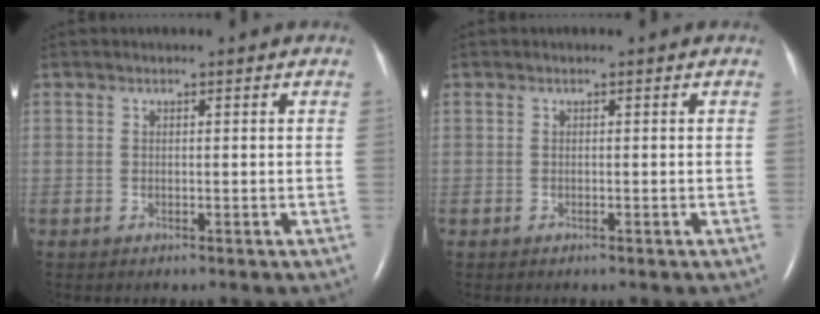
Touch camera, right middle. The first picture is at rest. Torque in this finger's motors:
{"motor_torque": [0.07, 0.00, 0.07, 0.01]}